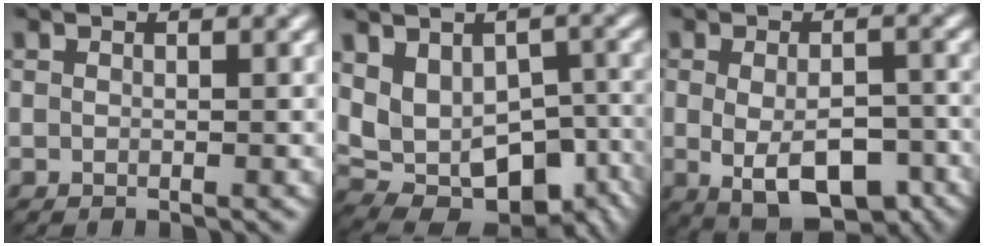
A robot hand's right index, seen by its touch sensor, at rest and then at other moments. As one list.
[{"total": 8.5, "force": [-1.7, 5.3, 6.4], "torque": [-0.112, -0.009, -0.008]}, {"total": 6.8, "force": [-2.9, 2.9, 5.3], "torque": [-0.088, -0.019, -0.018]}]